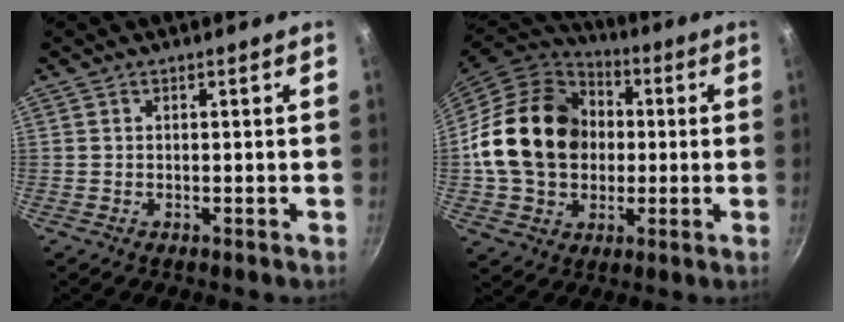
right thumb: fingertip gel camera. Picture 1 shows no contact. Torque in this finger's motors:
{"motor_torque": [1.40, 3.61, 1.02, -0.87, 0.22]}